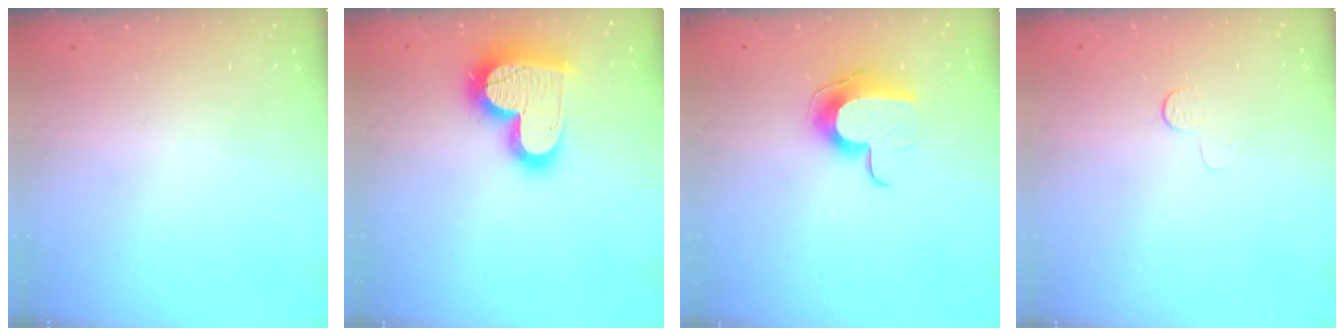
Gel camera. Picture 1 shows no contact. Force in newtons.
{"total": 20.1, "press": 20.1, "slide": 1.7}
{"total": 10.3, "press": 10.3, "slide": 0.3}
{"total": 3.9, "press": 3.8, "slide": 0.4}